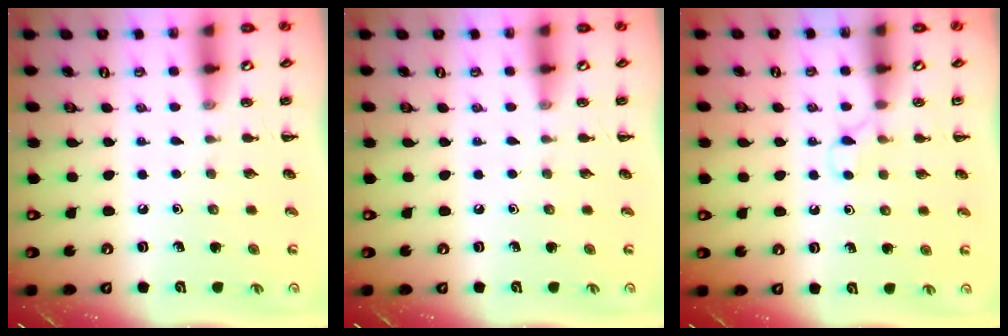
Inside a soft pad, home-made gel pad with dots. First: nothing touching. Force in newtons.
{"total": 0.0}
{"total": 2.6, "press": 2.4, "slide": 0.9}